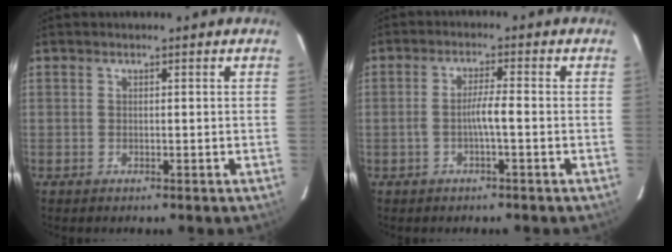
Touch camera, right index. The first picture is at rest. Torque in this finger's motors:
{"motor_torque": [0.68, 0.01, 0.27, 0.08]}